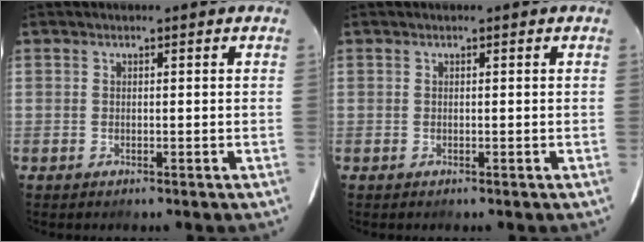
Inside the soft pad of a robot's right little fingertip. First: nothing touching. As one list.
[{"total": 0.0}]